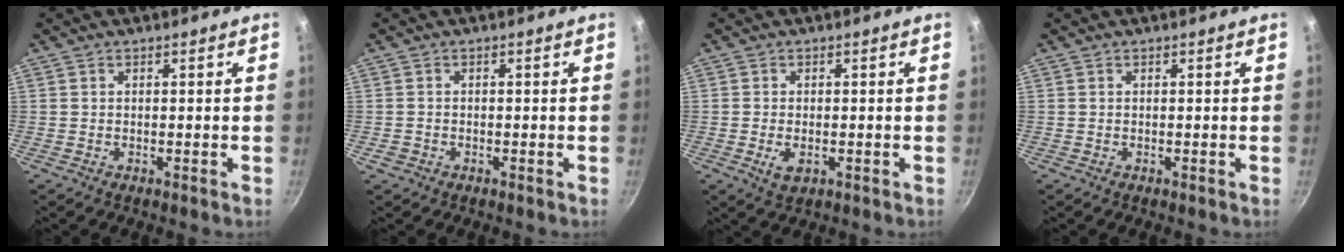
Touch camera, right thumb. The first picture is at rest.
{"total": 1.4, "force": [-0.7, 1.1, 0.5], "torque": [-0.011, 0.002, -0.008]}
{"total": 3.4, "force": [-0.9, 1.9, 2.6], "torque": [-0.045, -0.004, -0.011]}
{"total": 0.0}